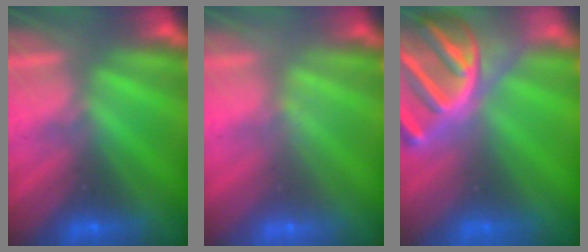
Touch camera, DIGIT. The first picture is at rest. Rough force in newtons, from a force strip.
{"total": 1.9}
{"total": 9.5}